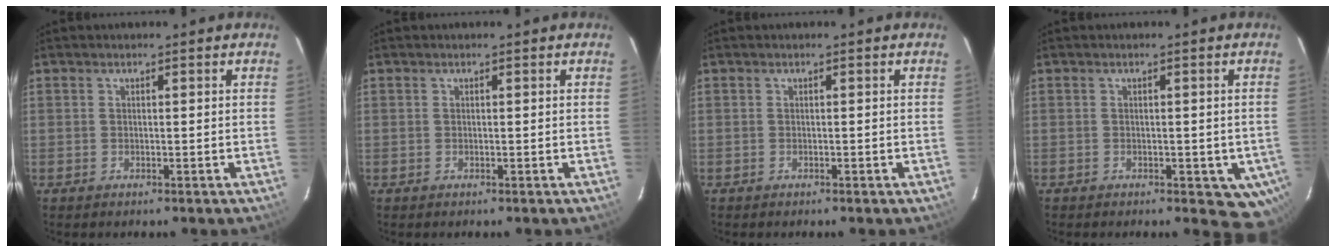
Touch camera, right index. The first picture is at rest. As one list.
[{"total": 0.0}, {"total": 0.0}, {"total": 5.8, "force": [-2.3, 3.8, 3.8], "torque": [-0.029, 0.003, -0.022]}]